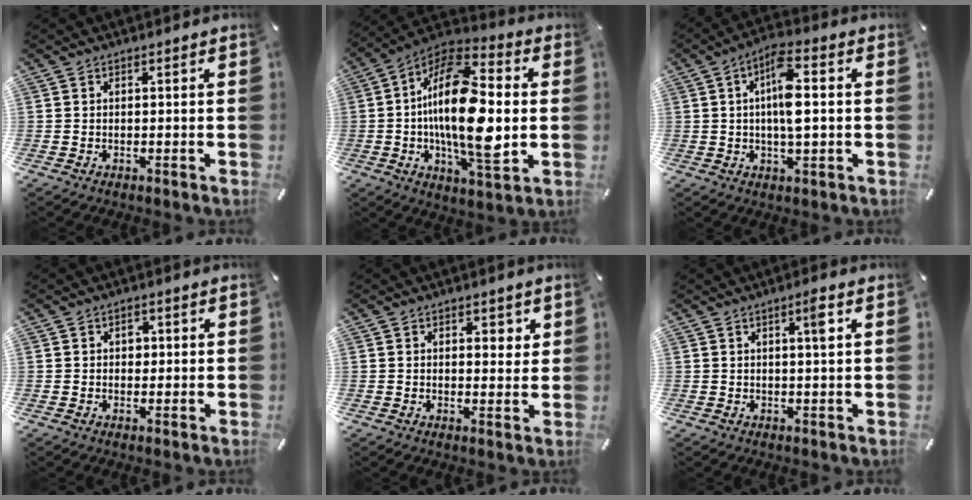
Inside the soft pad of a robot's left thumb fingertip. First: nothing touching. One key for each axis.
{"total": 22.0, "fx": -0.4, "fy": 9.5, "fz": 19.9, "tx": -0.382, "ty": -0.011, "tz": -0.011}
{"total": 9.0, "fx": 1.0, "fy": 2.9, "fz": 8.4, "tx": -0.155, "ty": 0.005, "tz": 0.013}
{"total": 2.0, "fx": 0.3, "fy": 1.6, "fz": 1.1, "tx": 0.001, "ty": -0.002, "tz": -0.002}
{"total": 2.7, "fx": 1.4, "fy": 2.0, "fz": 1.3, "tx": 0.004, "ty": -0.006, "tz": 0.016}
{"total": 3.3, "fx": 1.0, "fy": 0.2, "fz": 3.2, "tx": -0.055, "ty": -0.002, "tz": 0.012}